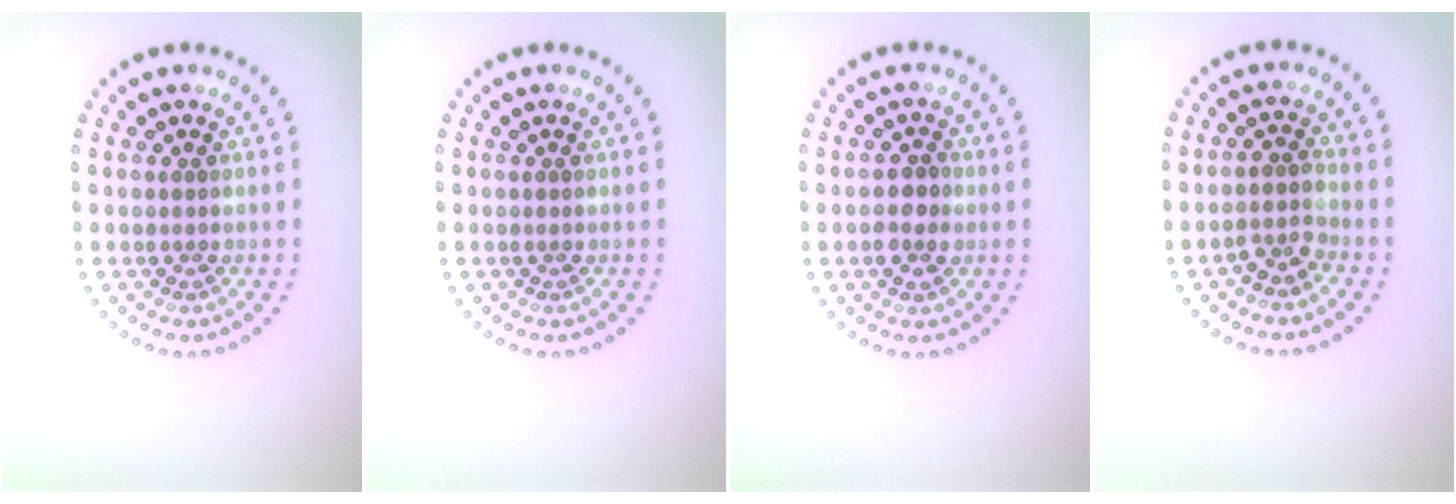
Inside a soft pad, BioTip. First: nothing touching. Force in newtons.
{"total": 0.0}
{"total": 2.3, "press": 2.3, "slide": 0.3}
{"total": 1.7, "press": 1.4, "slide": 1.0}